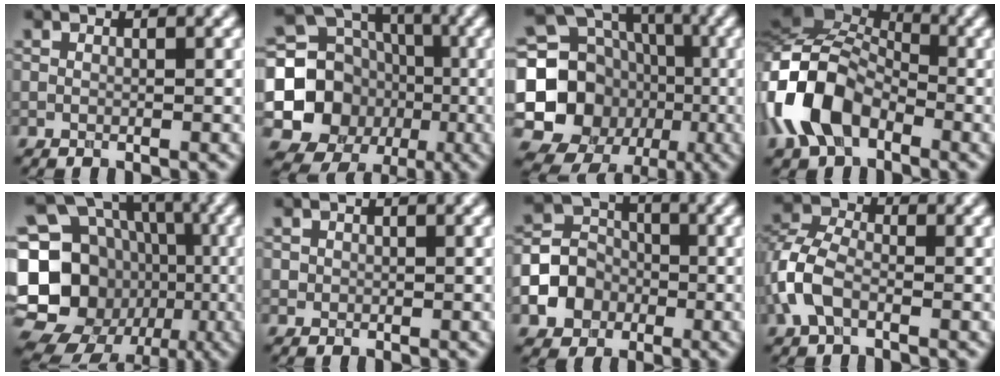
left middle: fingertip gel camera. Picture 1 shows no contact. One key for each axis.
{"total": 11.6, "fx": -1.4, "fy": 10.5, "fz": 4.8, "tx": -0.087, "ty": -0.025, "tz": -0.033}
{"total": 16.8, "fx": -2.3, "fy": 15.1, "fz": 6.9, "tx": -0.147, "ty": 0.008, "tz": -0.066}
{"total": 9.6, "fx": -3.5, "fy": 6.2, "fz": 6.5, "tx": -0.137, "ty": 0.009, "tz": -0.087}
{"total": 23.0, "fx": -4.8, "fy": 20.3, "fz": 9.5, "tx": -0.184, "ty": 0.018, "tz": -0.120}
{"total": 0.5, "fx": 0.1, "fy": 0.5, "fz": 0.0, "tx": 0.006, "ty": -0.003, "tz": 0.002}
{"total": 5.8, "fx": -2.0, "fy": 5.0, "fz": 2.2, "tx": -0.025, "ty": 0.001, "tz": -0.056}
{"total": 4.5, "fx": -1.5, "fy": 2.8, "fz": 3.2, "tx": -0.080, "ty": 0.008, "tz": -0.043}